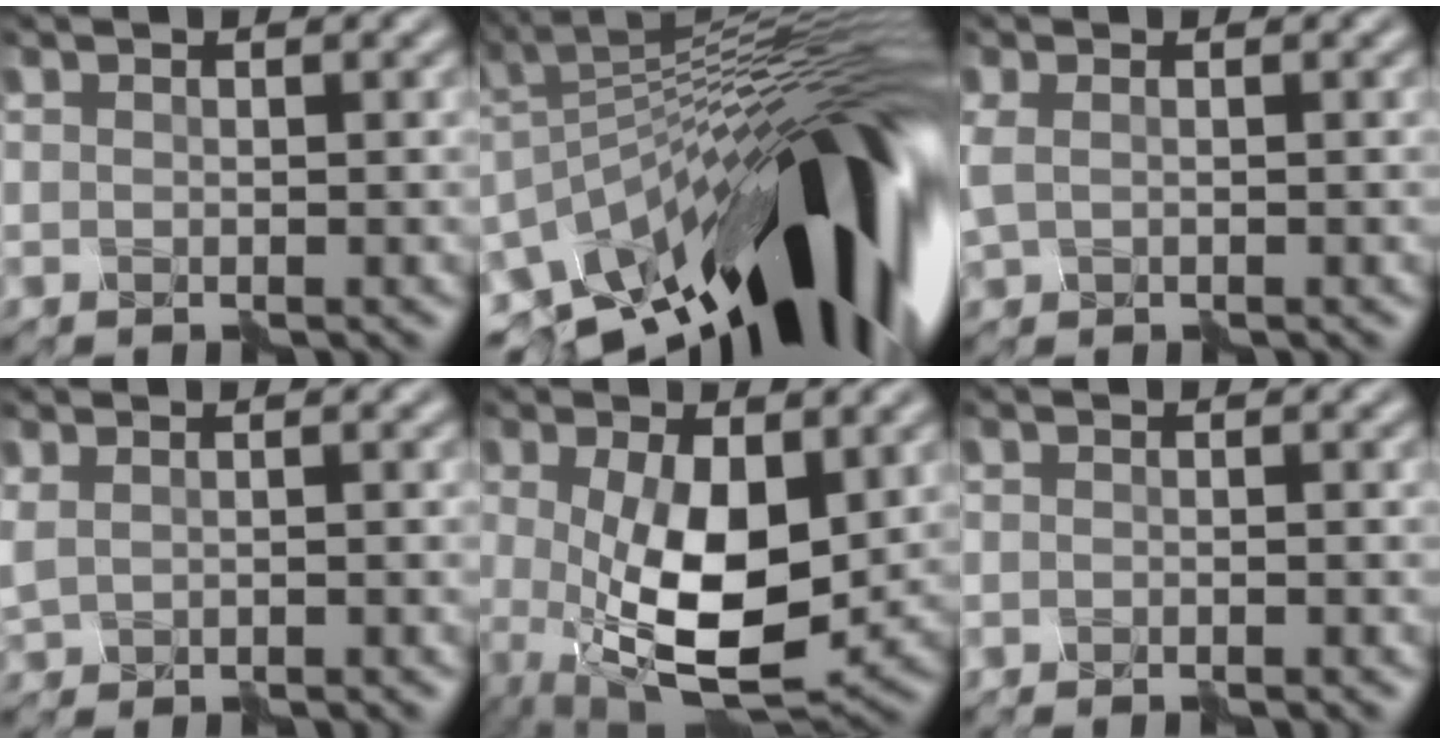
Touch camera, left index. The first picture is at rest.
{"total": 18.6, "force": [-9.2, 6.7, 14.8], "torque": [-0.193, 0.031, -0.180]}
{"total": 1.9, "force": [-0.3, 1.3, 1.4], "torque": [-0.038, 0.000, -0.002]}
{"total": 1.5, "force": [-0.1, 1.0, 1.1], "torque": [-0.024, 0.001, 0.004]}
{"total": 8.7, "force": [-0.9, 3.9, 7.8], "torque": [-0.148, -0.015, -0.009]}
{"total": 1.2, "force": [-1.2, -0.1, 0.1], "torque": [0.001, 0.001, -0.026]}